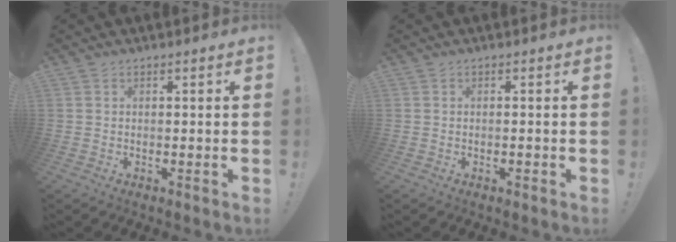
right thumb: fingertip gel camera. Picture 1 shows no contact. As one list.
[{"total": 0.7, "force": [-0.4, 0.2, 0.5], "torque": [-0.014, 0.003, -0.006]}]